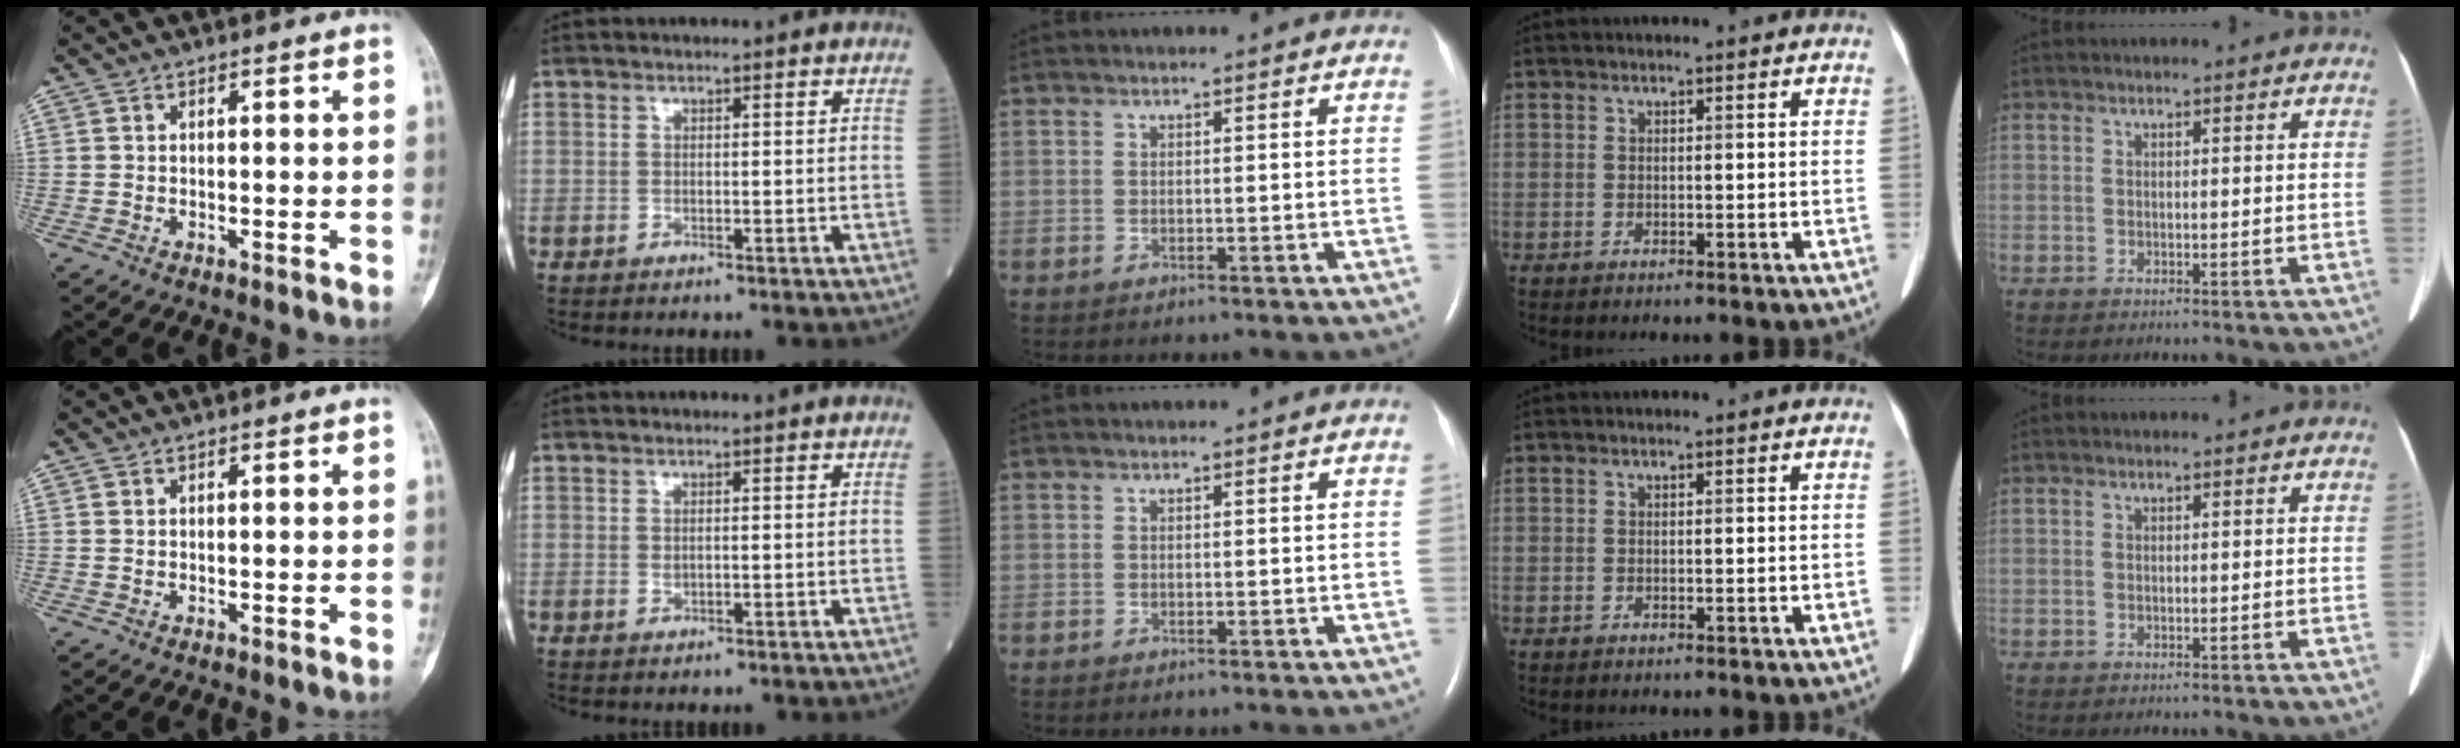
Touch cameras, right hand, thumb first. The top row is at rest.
{"index": {"total": 0.7, "force": [-0.1, 0.3, 0.6], "torque": [-0.013, -0.001, 0.002]}}